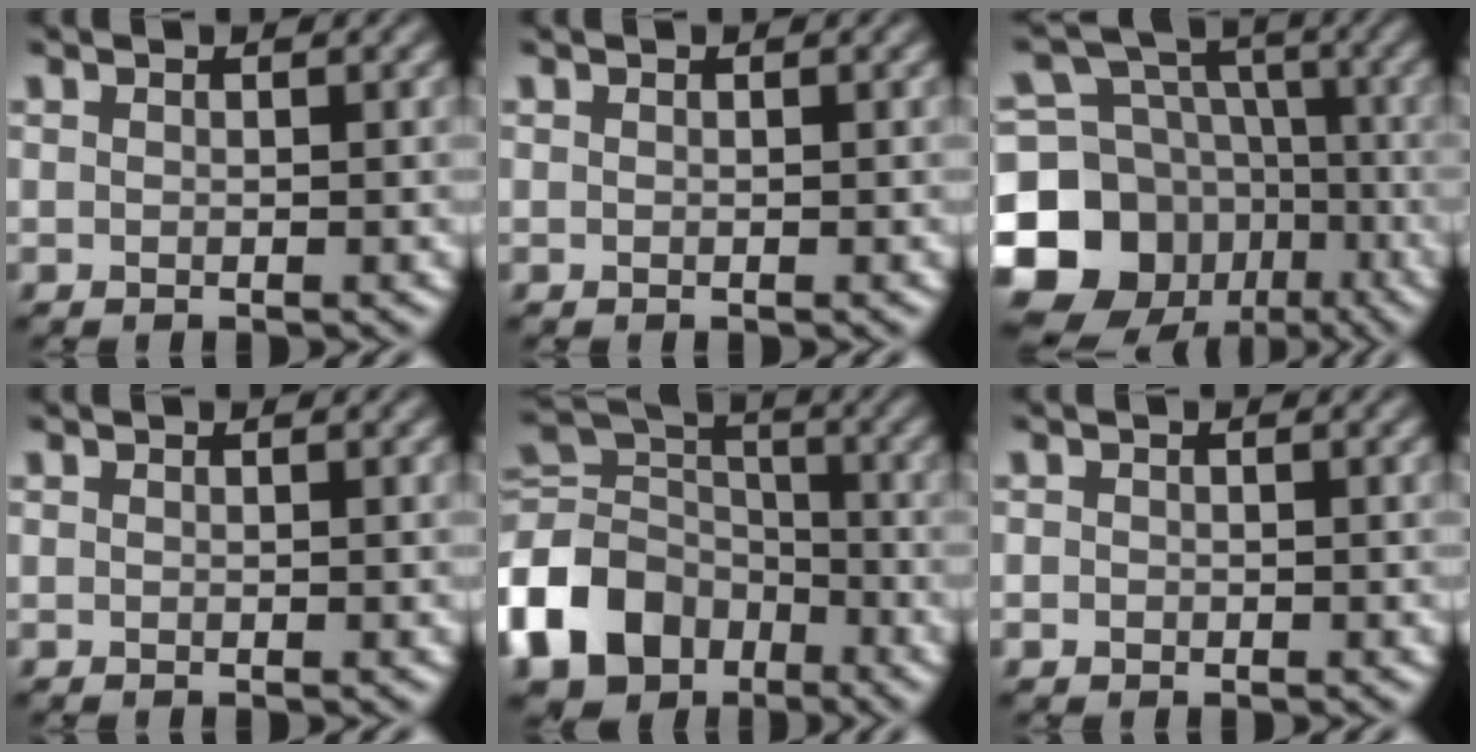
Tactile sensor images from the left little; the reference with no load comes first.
{"total": 0.0}
{"total": 14.5, "force": [-5.7, 12.0, 5.8], "torque": [-0.133, -0.019, -0.109]}
{"total": 0.0}
{"total": 10.3, "force": [-4.4, 7.9, 5.0], "torque": [-0.121, 0.002, -0.104]}
{"total": 0.6, "force": [-0.2, 0.5, 0.1], "torque": [0.001, -0.004, -0.005]}